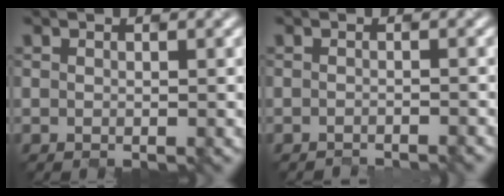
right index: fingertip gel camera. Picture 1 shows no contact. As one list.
[{"total": 0.8, "force": [-0.7, 0.1, 0.3], "torque": [0.006, -0.005, -0.023]}]